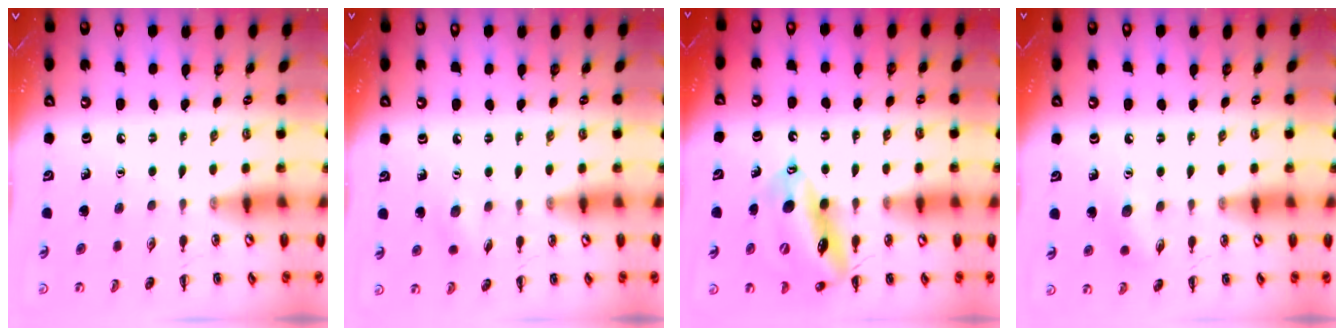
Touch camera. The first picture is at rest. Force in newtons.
{"total": 5.4, "press": 5.2, "slide": 1.3}
{"total": 17.5, "press": 17.1, "slide": 4.0}
{"total": 7.5, "press": 7.4, "slide": 1.3}